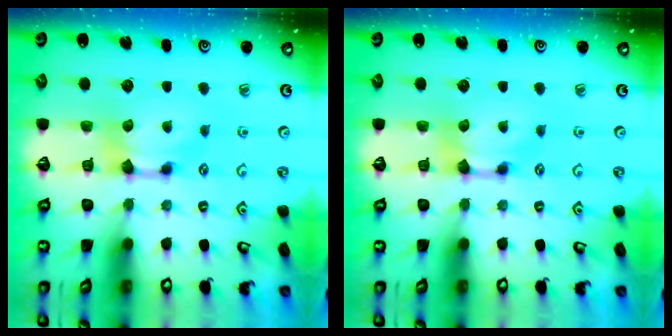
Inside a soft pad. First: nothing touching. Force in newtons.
{"total": 0.0}